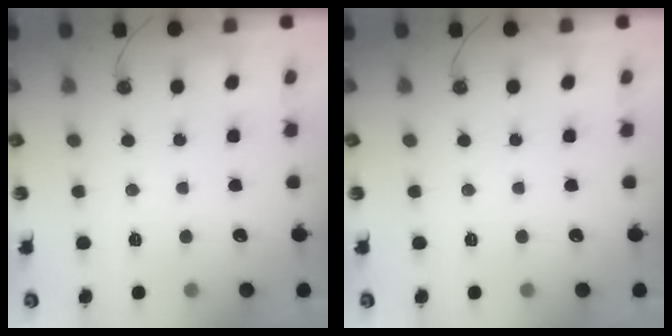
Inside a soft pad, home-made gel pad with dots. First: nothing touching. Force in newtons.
{"total": 0.0}